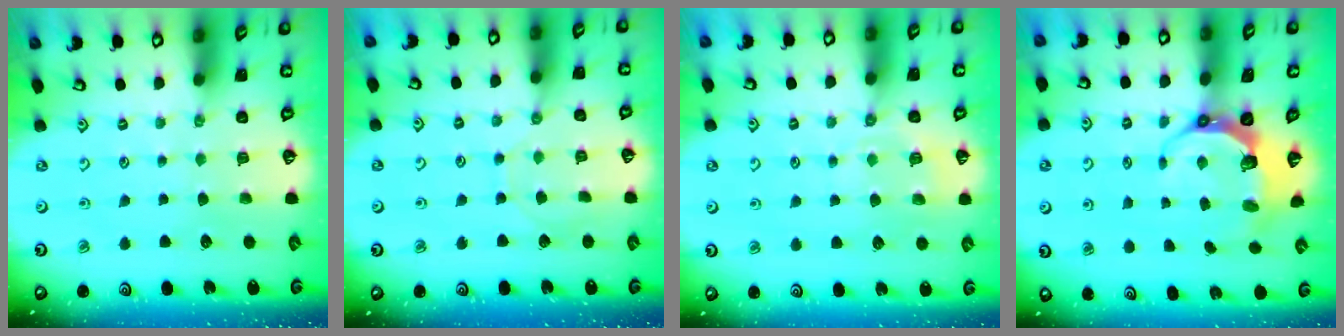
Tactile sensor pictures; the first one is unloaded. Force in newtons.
{"total": 6.5, "press": 6.5, "slide": 0.6}
{"total": 6.4, "press": 6.3, "slide": 1.0}
{"total": 7.8, "press": 6.6, "slide": 4.3}